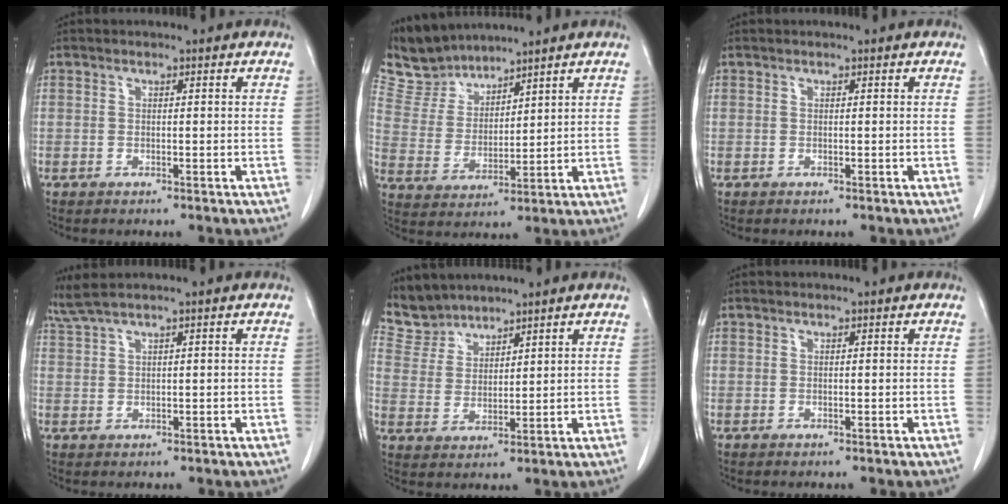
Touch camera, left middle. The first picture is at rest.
{"total": 7.1, "force": [6.9, 1.8, -0.1], "torque": [-0.010, 0.006, 0.153]}
{"total": 0.0}
{"total": 2.6, "force": [2.1, -0.6, 1.4], "torque": [-0.043, 0.017, 0.050]}
{"total": 5.3, "force": [5.1, 1.3, -0.5], "torque": [0.002, 0.009, 0.115]}
{"total": 0.0}